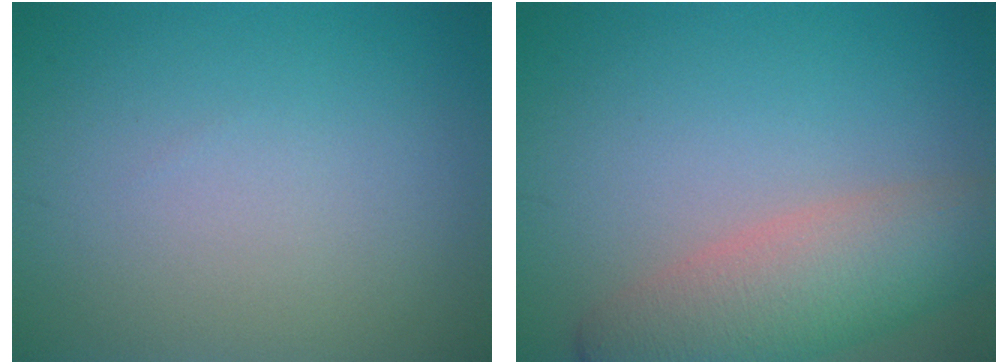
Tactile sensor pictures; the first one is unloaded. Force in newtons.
{"total": 6.7, "press": 6.7, "slide": 0.6}